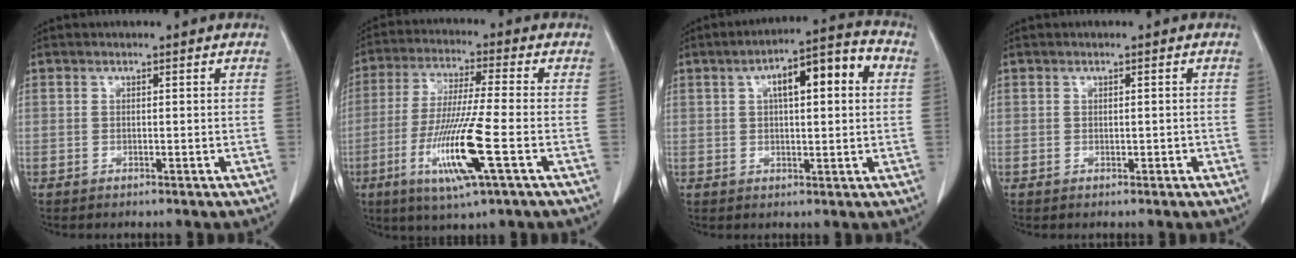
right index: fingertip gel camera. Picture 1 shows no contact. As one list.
[{"total": 13.0, "force": [-4.3, -0.2, 12.2], "torque": [-0.244, -0.023, -0.082]}, {"total": 10.7, "force": [3.0, 2.4, 10.0], "torque": [-0.152, 0.037, 0.044]}, {"total": 0.5, "force": [-0.1, 0.4, 0.3], "torque": [-0.001, 0.004, 0.001]}]